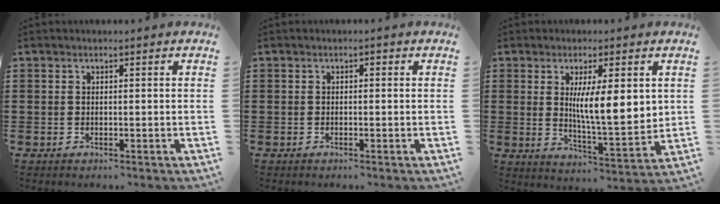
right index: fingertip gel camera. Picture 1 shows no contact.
{"total": 0.6, "force": [-0.4, 0.2, 0.3], "torque": [-0.008, -0.002, -0.008]}
{"total": 8.8, "force": [1.9, 2.2, 8.4], "torque": [-0.137, -0.008, 0.027]}